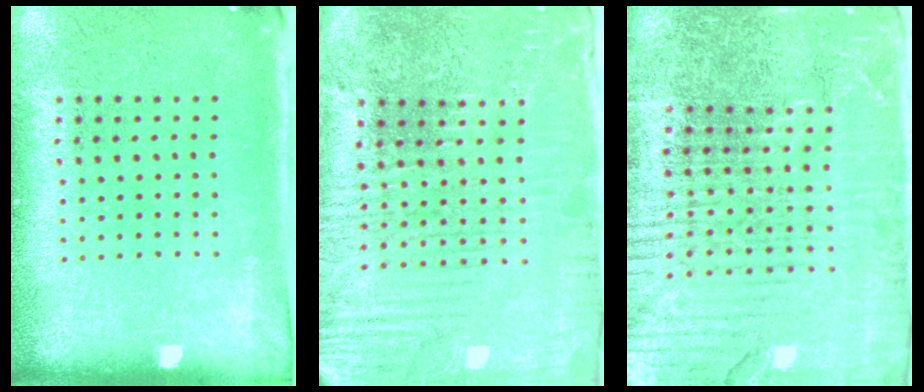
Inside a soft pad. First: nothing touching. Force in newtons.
{"total": 4.3, "press": 4.2, "slide": 1.3}
{"total": 5.5, "press": 5.0, "slide": 2.3}